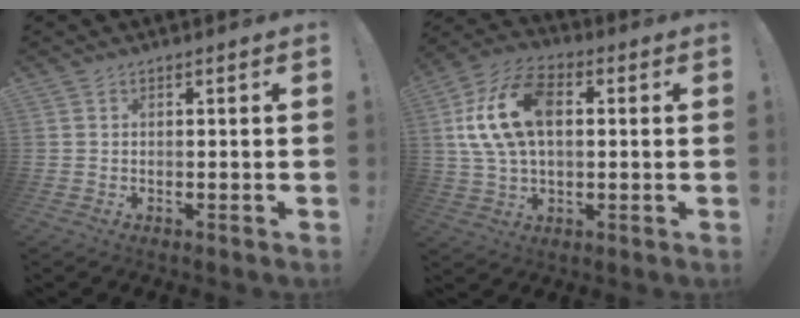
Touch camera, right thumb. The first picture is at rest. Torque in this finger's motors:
{"motor_torque": [0.11, 0.83, 1.30, 0.13, 0.12]}